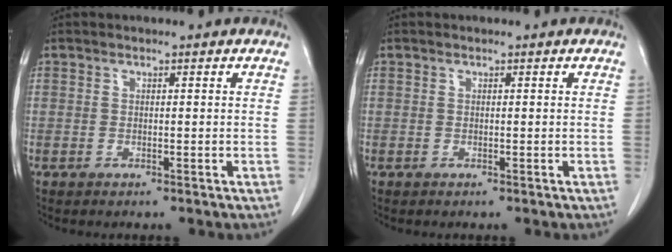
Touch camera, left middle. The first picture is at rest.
{"total": 0.0}